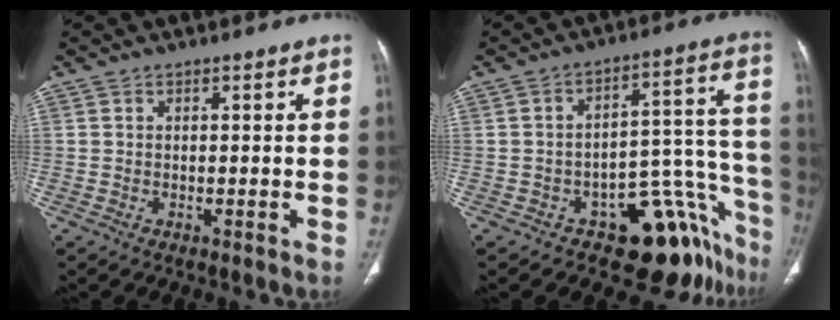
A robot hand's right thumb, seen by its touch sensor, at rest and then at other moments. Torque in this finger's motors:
{"motor_torque": [3.30, 1.71, 0.82, -0.75, 0.01]}